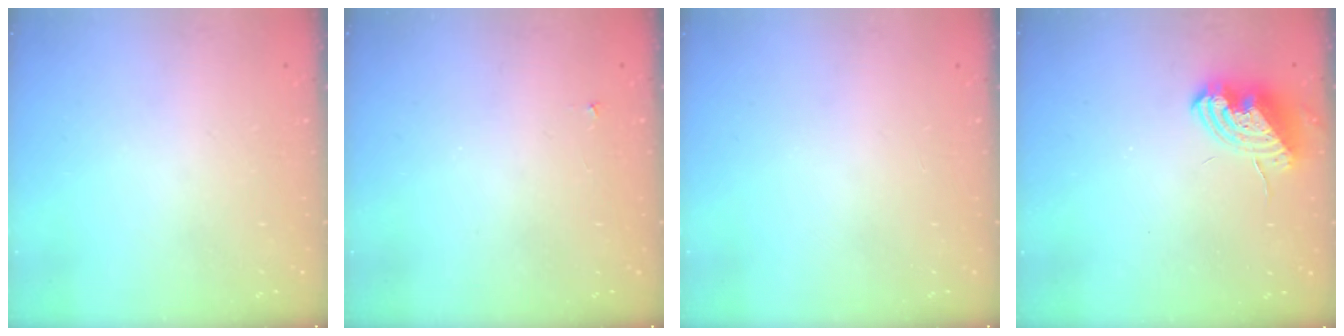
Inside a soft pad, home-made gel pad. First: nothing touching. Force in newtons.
{"total": 2.6, "press": 2.5, "slide": 0.4}
{"total": 0.0}
{"total": 8.9, "press": 8.9, "slide": 0.4}